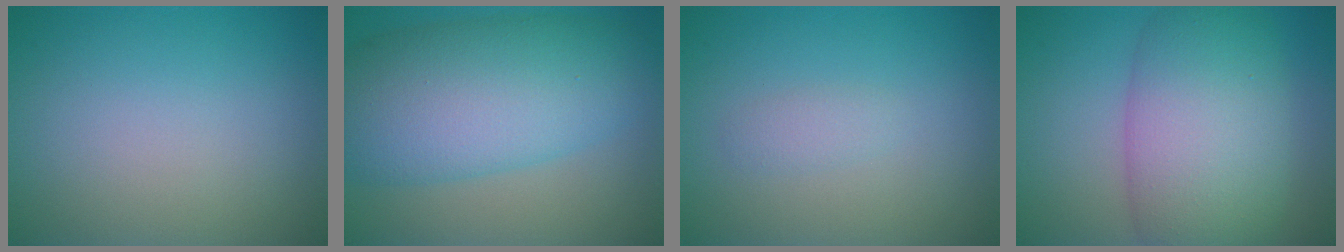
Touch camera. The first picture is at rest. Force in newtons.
{"total": 10.7, "press": 10.7, "slide": 0.4}
{"total": 1.0, "press": 1.0, "slide": 0.0}
{"total": 9.8, "press": 9.8, "slide": 0.7}